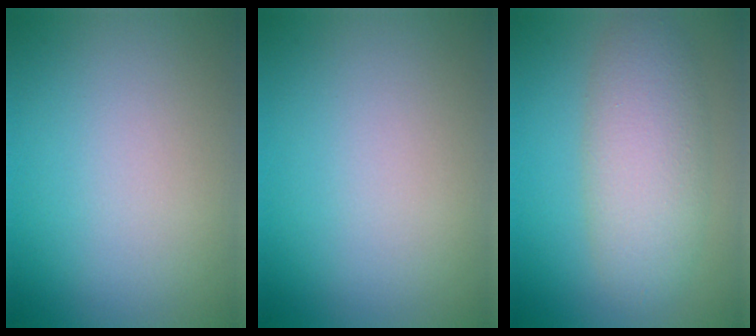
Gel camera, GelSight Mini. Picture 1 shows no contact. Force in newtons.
{"total": 0.0}
{"total": 5.3, "press": 5.3, "slide": 0.2}